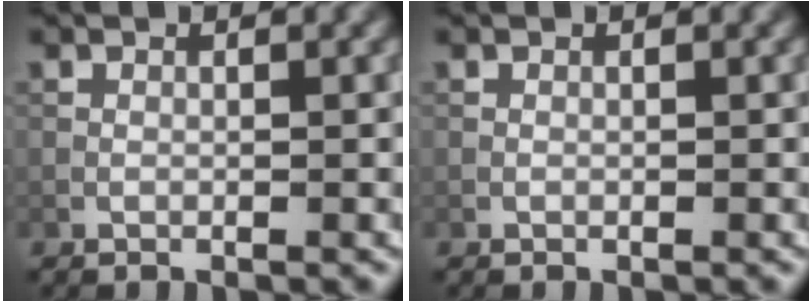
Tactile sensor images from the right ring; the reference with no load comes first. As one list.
[{"total": 0.0}]